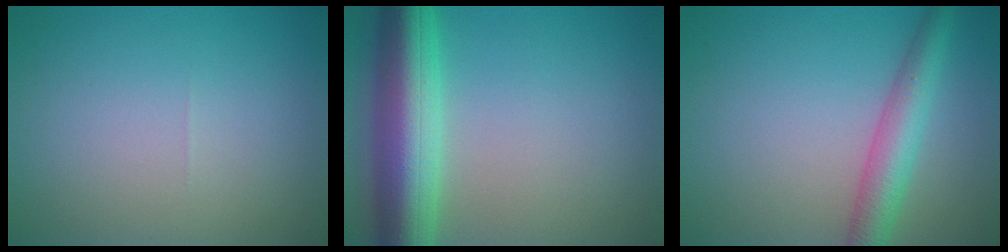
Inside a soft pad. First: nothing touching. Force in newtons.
{"total": 8.9, "press": 8.9, "slide": 0.4}
{"total": 4.2, "press": 4.2, "slide": 0.1}